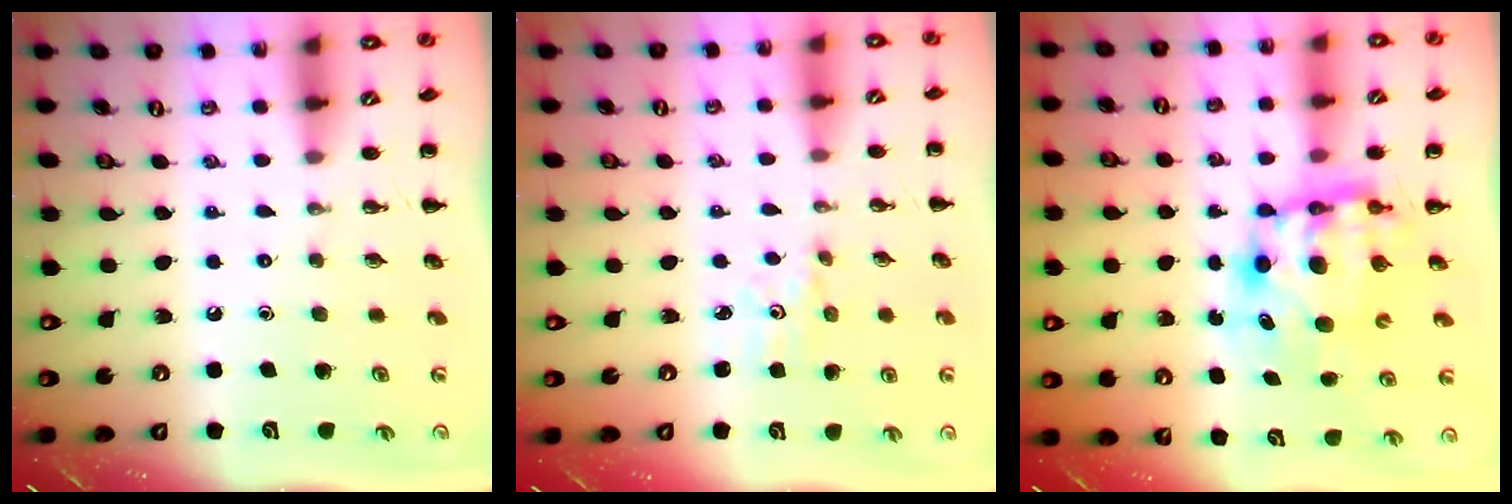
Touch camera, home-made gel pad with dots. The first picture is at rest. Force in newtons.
{"total": 2.4, "press": 2.3, "slide": 0.7}
{"total": 8.4, "press": 8.1, "slide": 2.0}